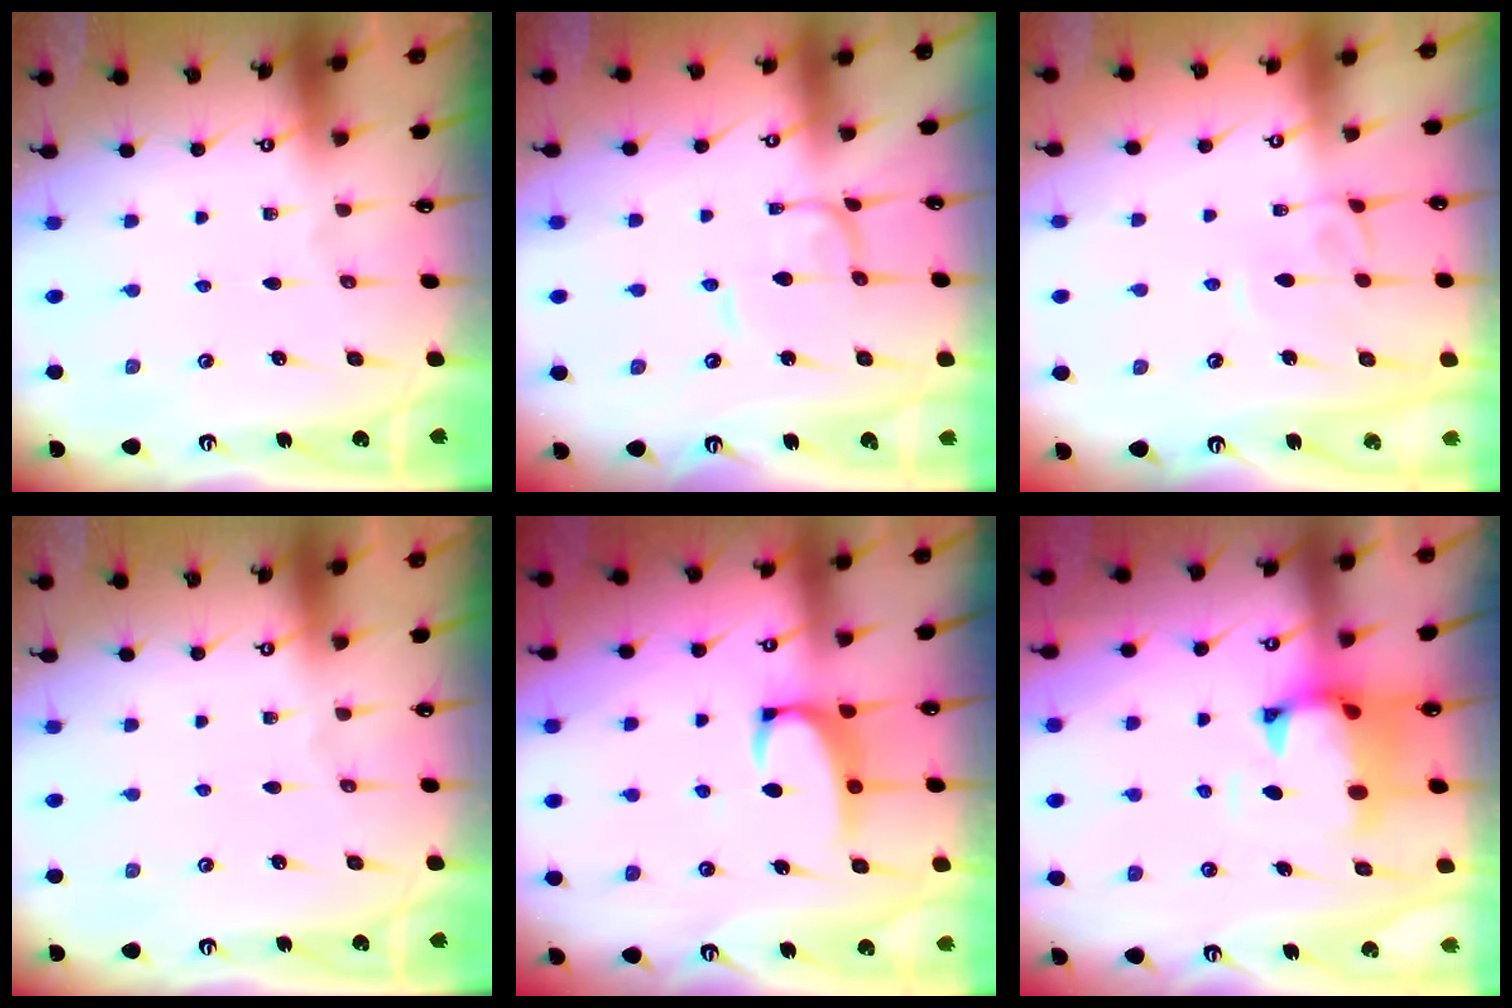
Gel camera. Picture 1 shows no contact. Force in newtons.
{"total": 1.7, "press": 1.7, "slide": 0.2}
{"total": 2.1, "press": 2.1, "slide": 0.3}
{"total": 0.0}
{"total": 3.3, "press": 3.2, "slide": 0.7}
{"total": 1.6, "press": 1.0, "slide": 1.3}